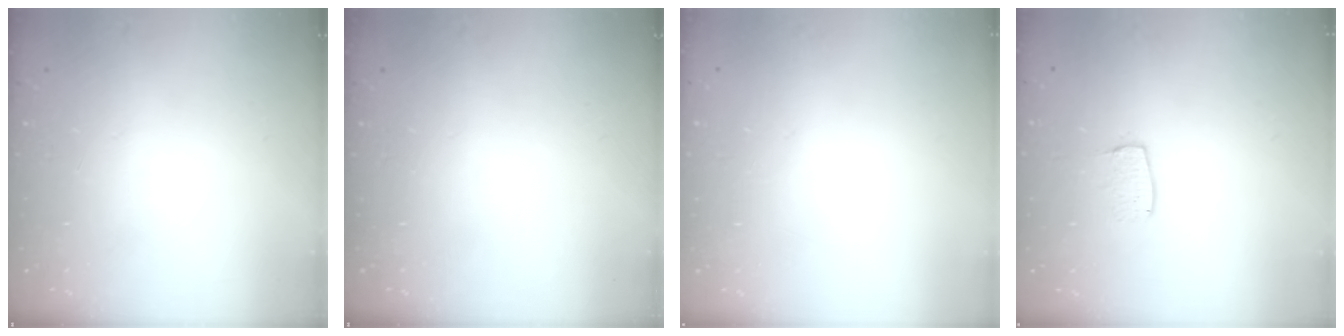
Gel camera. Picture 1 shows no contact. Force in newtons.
{"total": 0.0}
{"total": 0.0}
{"total": 6.0, "press": 6.0, "slide": 0.4}